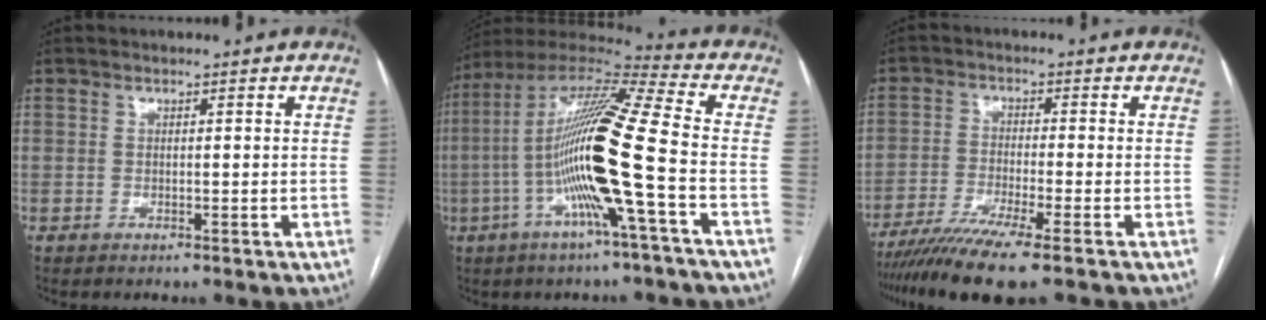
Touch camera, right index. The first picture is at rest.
{"total": 18.5, "force": [-3.7, -0.2, 18.1], "torque": [-0.346, 0.005, -0.083]}
{"total": 9.6, "force": [-7.2, -0.6, 6.4], "torque": [-0.107, -0.023, -0.119]}